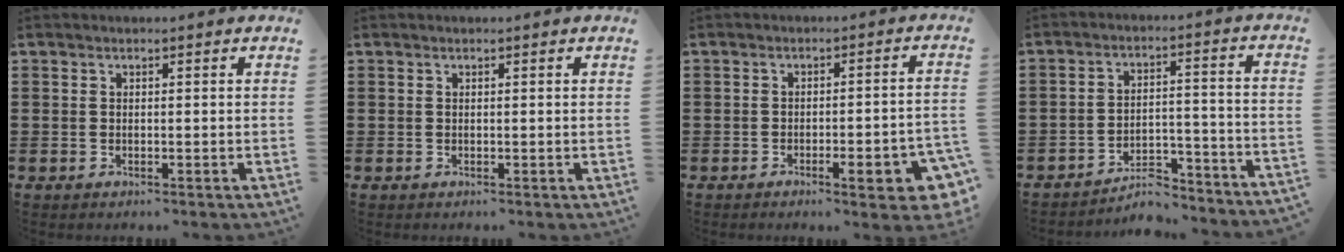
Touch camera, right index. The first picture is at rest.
{"total": 0.0}
{"total": 6.3, "force": [-3.0, 1.2, 5.4], "torque": [-0.082, -0.006, -0.044]}
{"total": 6.1, "force": [-5.8, 0.7, 1.9], "torque": [-0.036, 0.002, -0.114]}